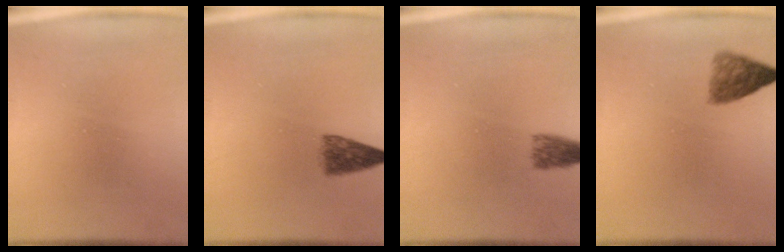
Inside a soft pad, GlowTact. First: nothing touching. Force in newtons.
{"total": 4.1}
{"total": 2.7}
{"total": 2.9}